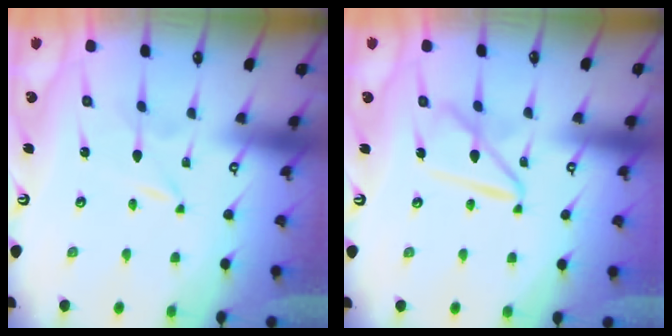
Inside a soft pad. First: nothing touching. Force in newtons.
{"total": 11.7, "press": 11.7, "slide": 1.0}